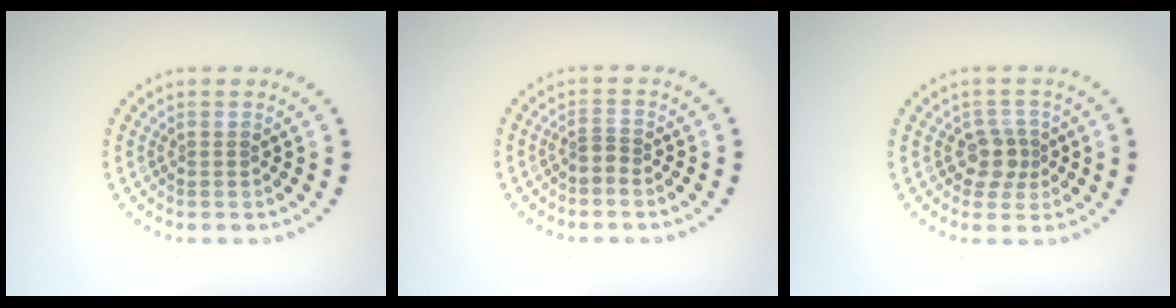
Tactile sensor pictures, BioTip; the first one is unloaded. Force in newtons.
{"total": 0.9, "press": 0.5, "slide": 0.7}
{"total": 2.2, "press": 1.8, "slide": 1.3}